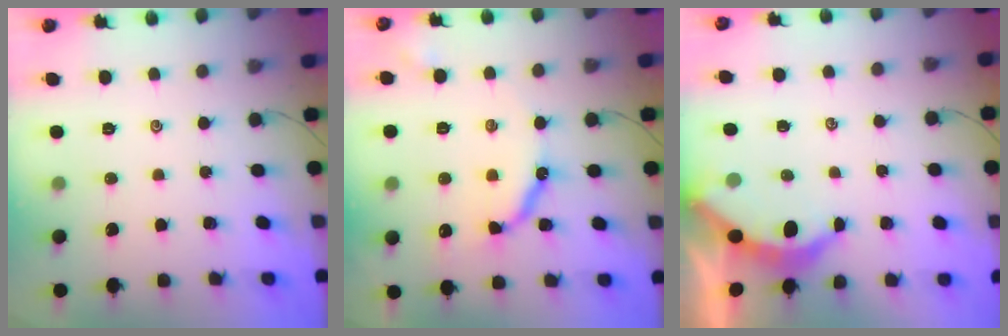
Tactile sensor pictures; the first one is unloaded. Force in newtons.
{"total": 9.6, "press": 9.5, "slide": 0.9}
{"total": 3.8, "press": 3.8, "slide": 0.4}